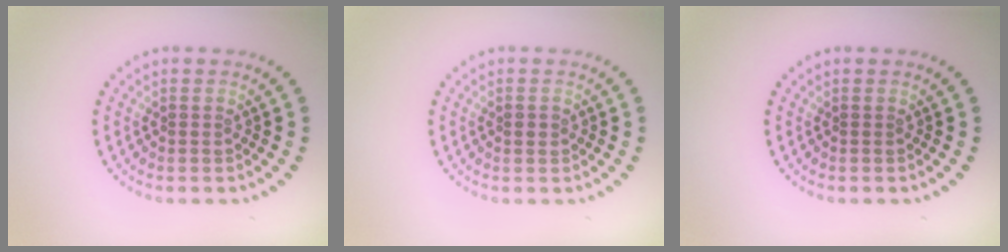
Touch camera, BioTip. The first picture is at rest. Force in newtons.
{"total": 1.0, "press": 1.0, "slide": 0.0}
{"total": 0.0}